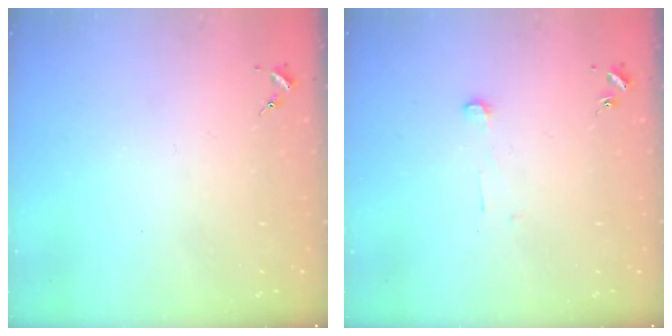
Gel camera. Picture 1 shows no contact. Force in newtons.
{"total": 3.4, "press": 3.4, "slide": 0.4}